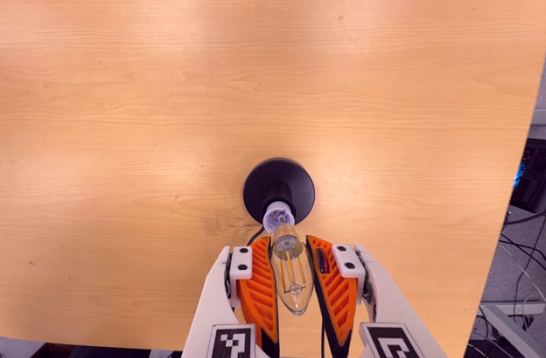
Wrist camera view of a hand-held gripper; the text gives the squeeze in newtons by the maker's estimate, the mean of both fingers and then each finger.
{"total": 21.9, "left": 23.5, "right": 20.3}